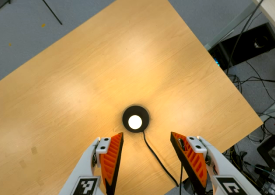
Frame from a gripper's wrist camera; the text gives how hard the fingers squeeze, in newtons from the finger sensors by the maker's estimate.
{"total": 0.0}